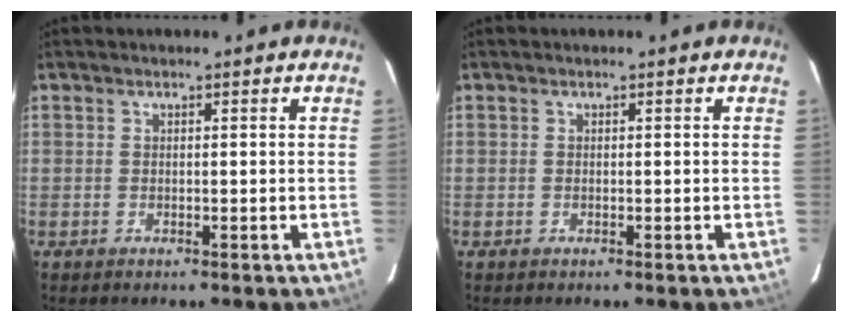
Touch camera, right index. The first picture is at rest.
{"total": 0.0}